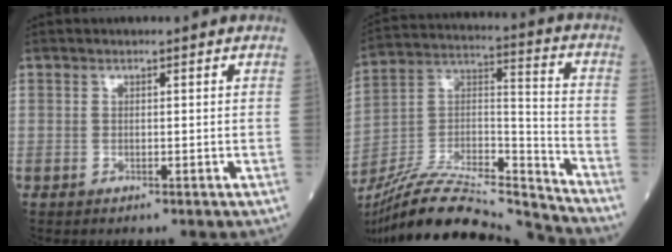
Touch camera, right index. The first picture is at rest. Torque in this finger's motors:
{"motor_torque": [0.40, -1.50, 0.43, 0.13]}